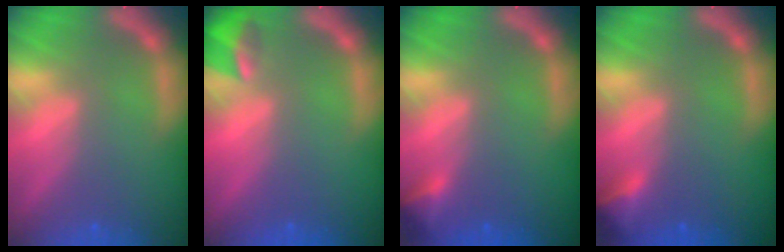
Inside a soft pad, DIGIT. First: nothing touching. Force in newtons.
{"total": 2.9}
{"total": 1.9}
{"total": 2.4}